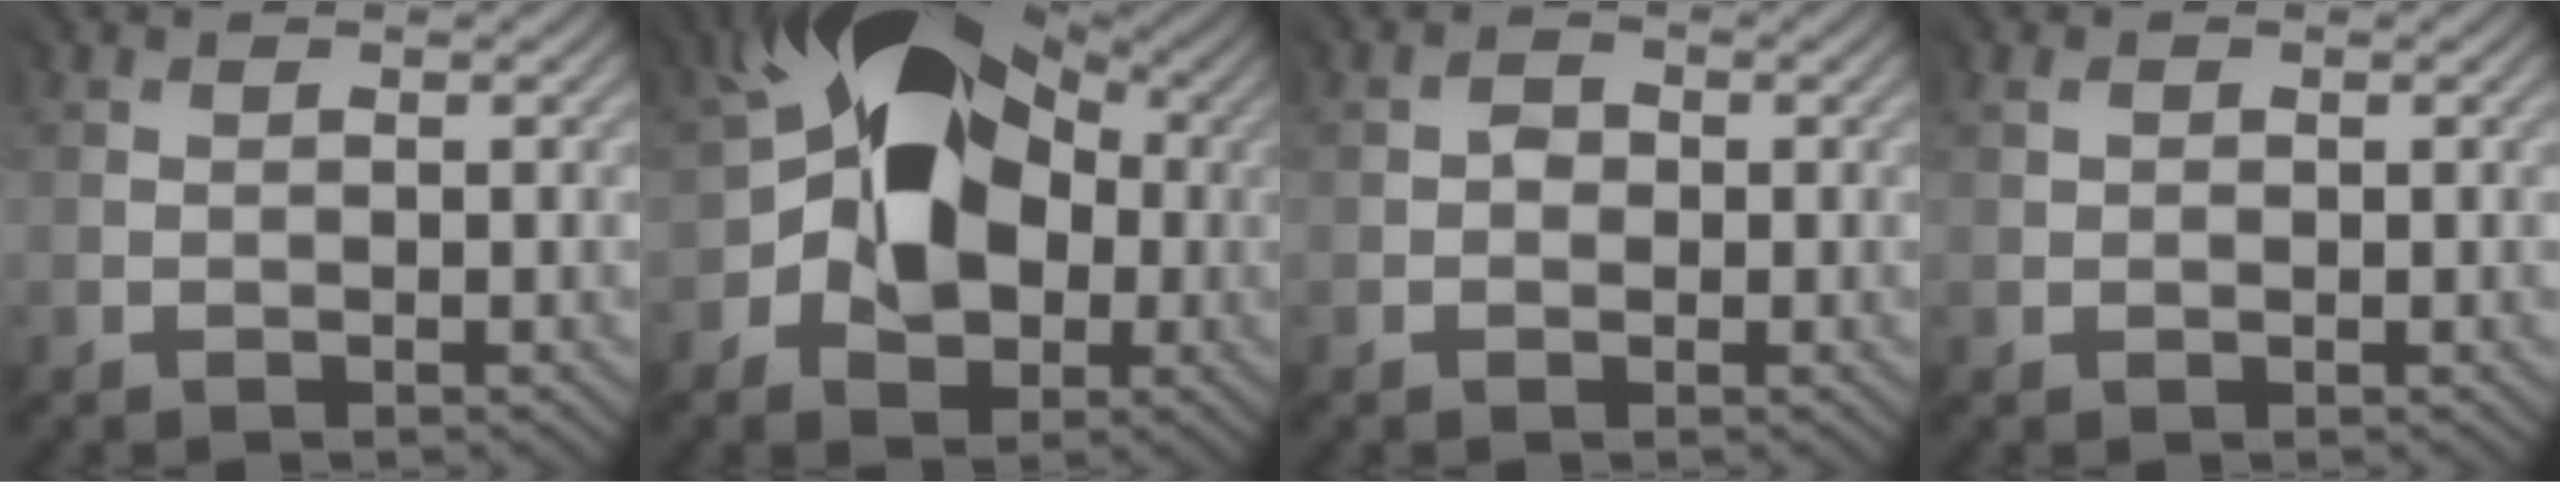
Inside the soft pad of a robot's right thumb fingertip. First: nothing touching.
{"total": 14.4, "force": [1.4, 10.2, 10.1], "torque": [-0.137, 0.009, 0.006]}
{"total": 1.4, "force": [0.0, 1.3, 0.5], "torque": [-0.006, 0.000, -0.003]}
{"total": 1.0, "force": [0.6, 0.7, 0.5], "torque": [-0.011, 0.001, 0.011]}